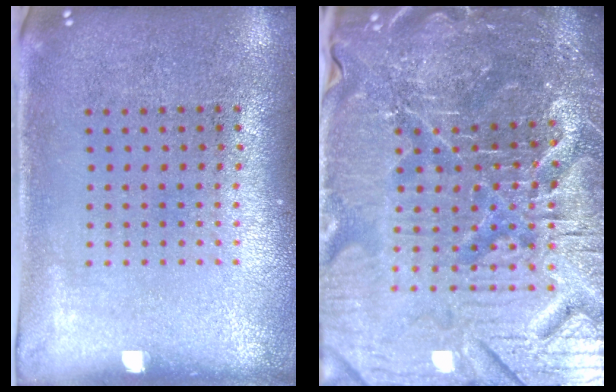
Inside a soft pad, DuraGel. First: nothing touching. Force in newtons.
{"total": 6.5, "press": 5.9, "slide": 2.7}